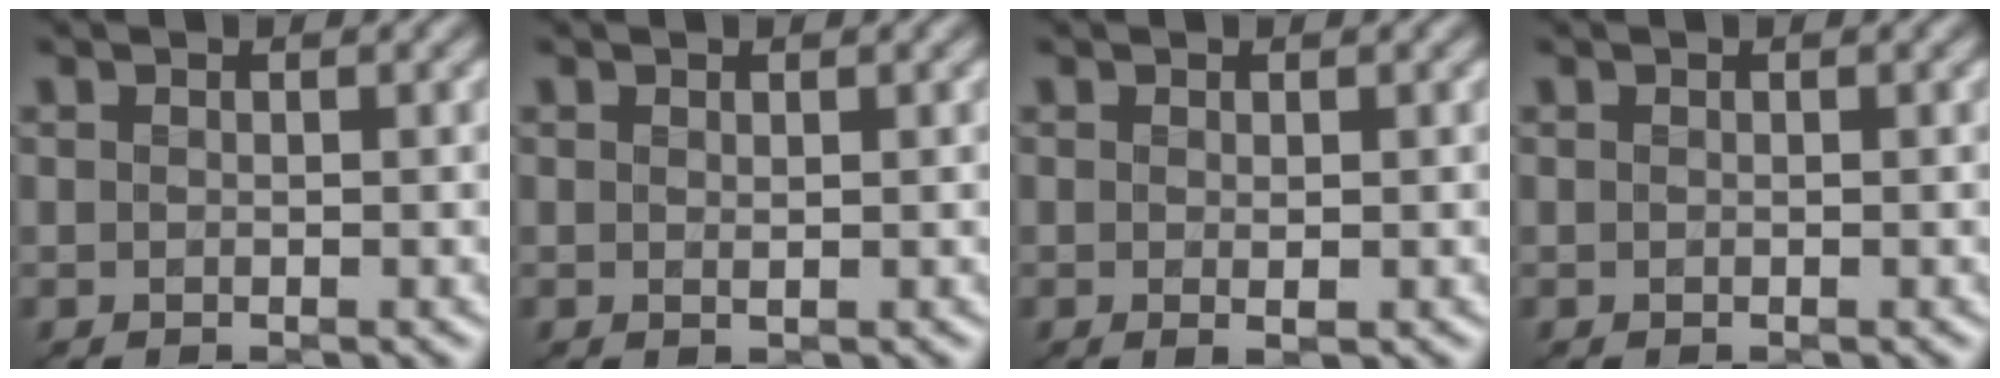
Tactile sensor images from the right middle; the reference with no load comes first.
{"total": 0.0}
{"total": 0.8, "force": [-0.1, 0.2, 0.8], "torque": [-0.015, -0.002, -0.001]}
{"total": 0.0}